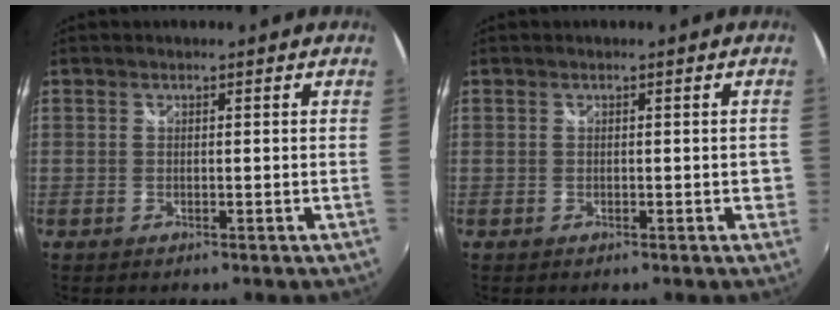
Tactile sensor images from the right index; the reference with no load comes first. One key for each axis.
{"total": 1.6, "fx": -0.3, "fy": 1.0, "fz": 1.2, "tx": -0.009, "ty": 0.003, "tz": -0.003}